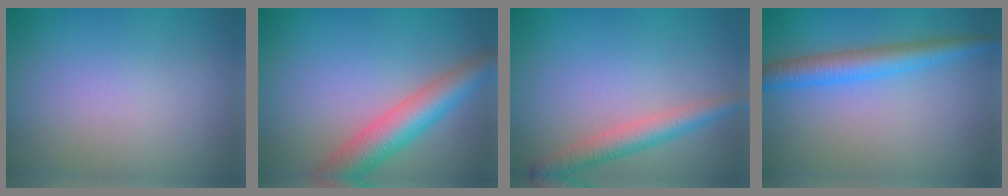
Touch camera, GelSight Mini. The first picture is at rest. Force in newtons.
{"total": 5.9, "press": 5.9, "slide": 0.2}
{"total": 3.3, "press": 3.3, "slide": 0.1}
{"total": 3.9, "press": 3.9, "slide": 0.1}